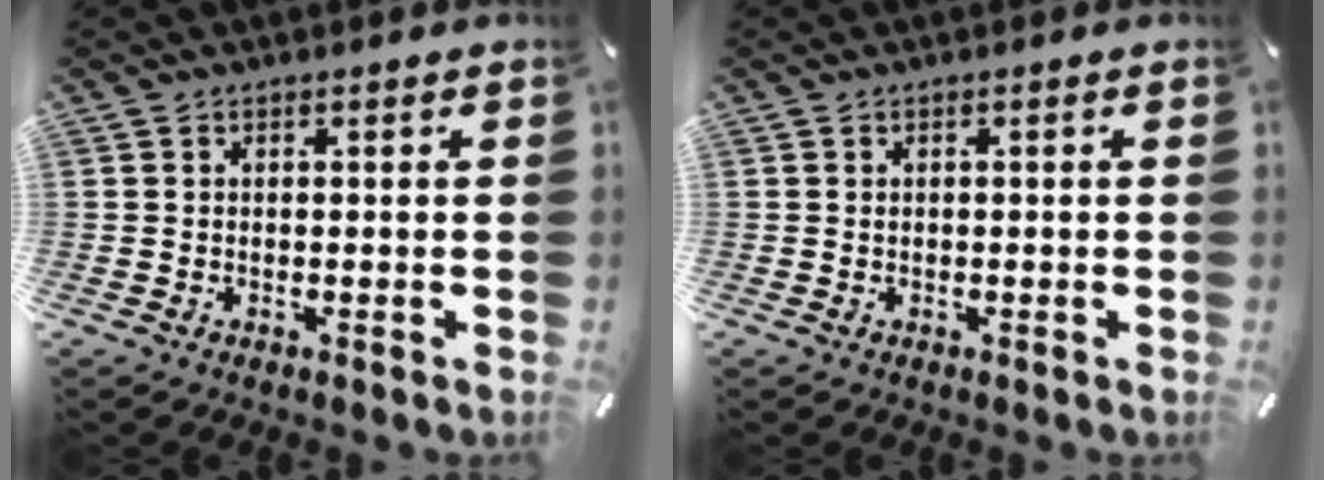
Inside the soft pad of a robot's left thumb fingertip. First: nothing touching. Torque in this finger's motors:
{"motor_torque": [-0.05, -0.10, -0.05, 0.02, 0.02]}